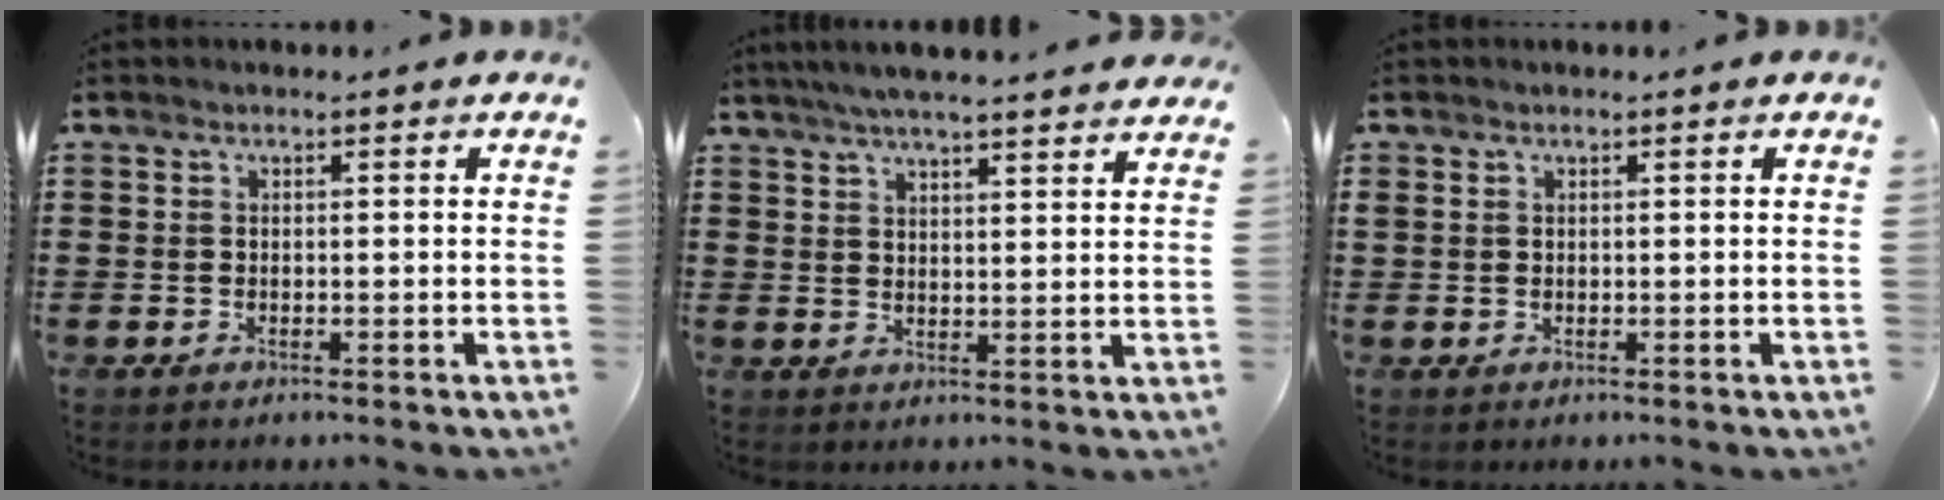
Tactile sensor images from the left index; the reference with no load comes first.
{"total": 4.9, "force": [4.5, -0.2, 1.9], "torque": [-0.049, -0.014, 0.080]}
{"total": 0.6, "force": [0.3, 0.5, 0.3], "torque": [-0.008, 0.005, 0.006]}